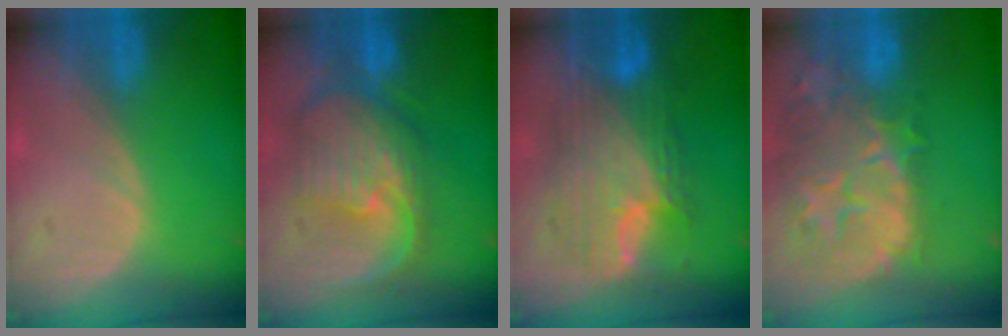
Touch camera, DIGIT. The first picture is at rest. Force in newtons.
{"total": 10.4, "press": 9.3, "slide": 4.7}
{"total": 10.0, "press": 10.0, "slide": 0.6}
{"total": 14.8, "press": 11.8, "slide": 9.0}